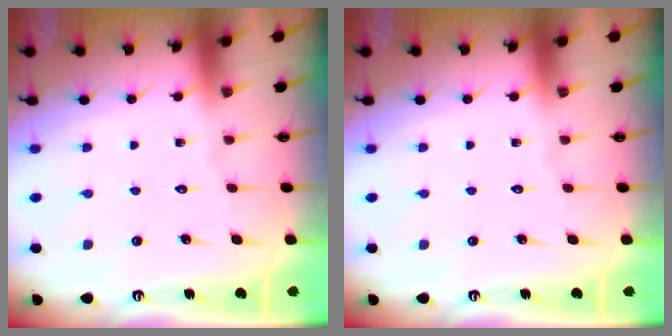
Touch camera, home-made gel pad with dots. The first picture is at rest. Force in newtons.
{"total": 0.0}